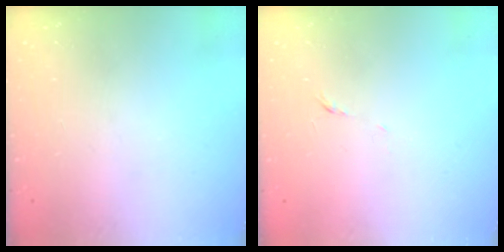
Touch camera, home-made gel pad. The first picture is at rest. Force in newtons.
{"total": 3.9, "press": 3.8, "slide": 0.9}